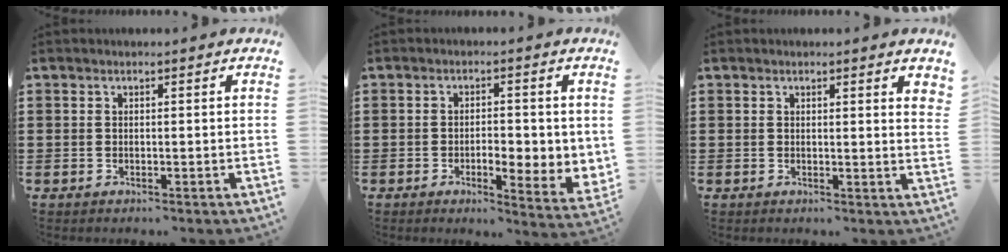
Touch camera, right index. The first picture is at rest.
{"total": 4.1, "force": [-0.6, 1.7, 3.7], "torque": [-0.063, -0.004, -0.014]}
{"total": 1.2, "force": [1.0, 0.0, 0.8], "torque": [-0.010, -0.002, 0.017]}